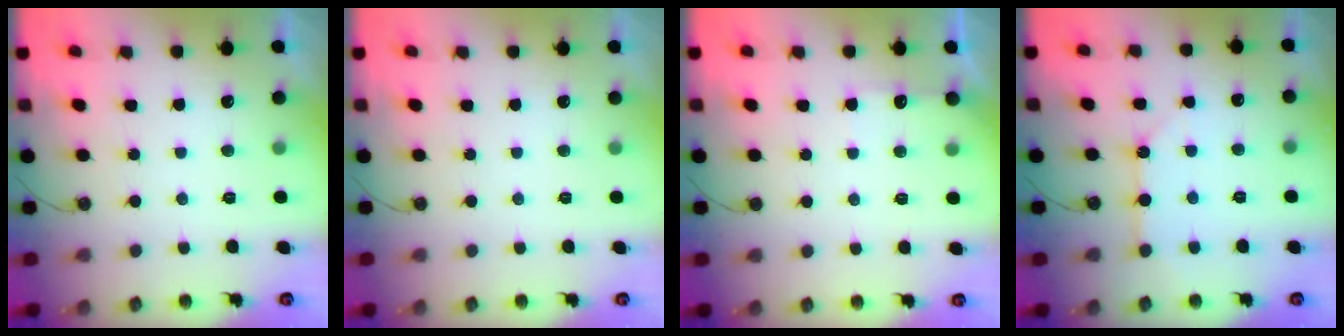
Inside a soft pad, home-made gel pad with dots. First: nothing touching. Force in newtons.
{"total": 0.0}
{"total": 4.3, "press": 4.2, "slide": 0.6}
{"total": 4.1, "press": 4.1, "slide": 0.4}